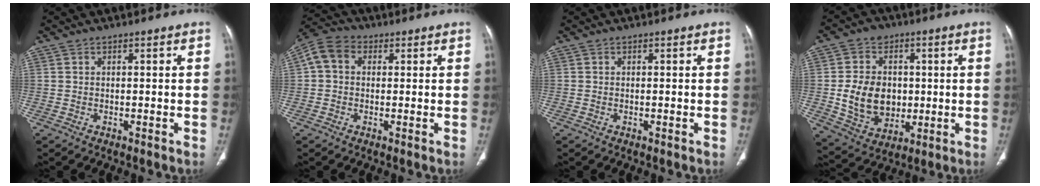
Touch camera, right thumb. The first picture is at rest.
{"total": 6.2, "force": [1.0, 4.9, 3.6], "torque": [-0.067, 0.022, 0.009]}
{"total": 0.0}
{"total": 14.3, "force": [-0.1, 11.5, 8.4], "torque": [-0.109, 0.000, 0.011]}